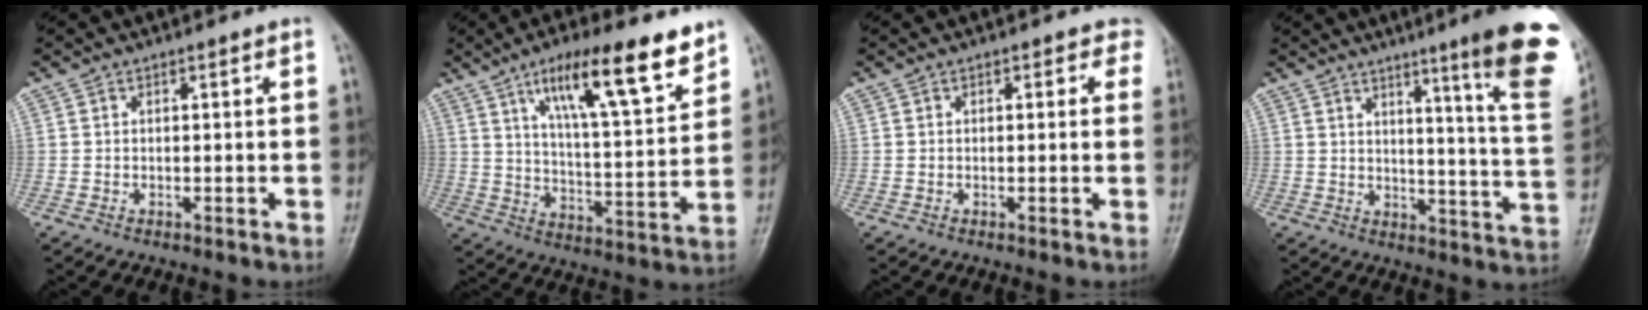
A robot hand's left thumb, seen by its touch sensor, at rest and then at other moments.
{"total": 17.5, "force": [10.8, 4.3, 13.2], "torque": [-0.185, -0.049, 0.179]}
{"total": 2.4, "force": [1.3, 1.8, 1.1], "torque": [0.022, -0.001, 0.001]}
{"total": 18.6, "force": [10.1, 0.9, 15.5], "torque": [-0.177, -0.063, 0.125]}